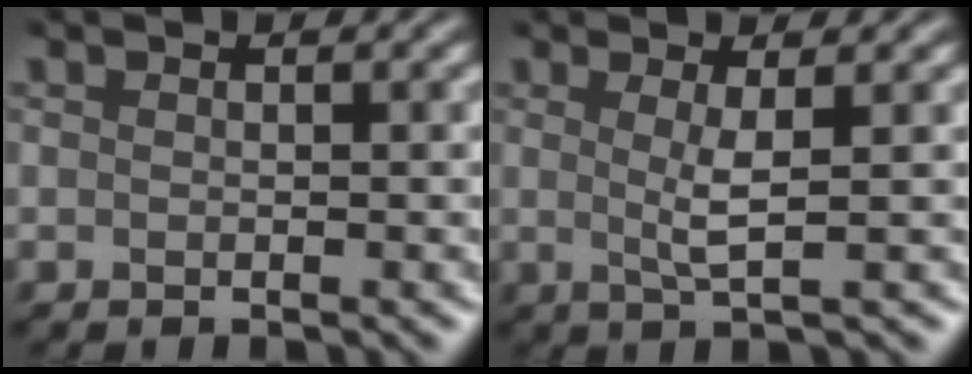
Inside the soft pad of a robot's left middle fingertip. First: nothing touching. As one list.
[{"total": 1.6, "force": [0.7, -0.2, 1.4], "torque": [-0.039, -0.011, 0.009]}]